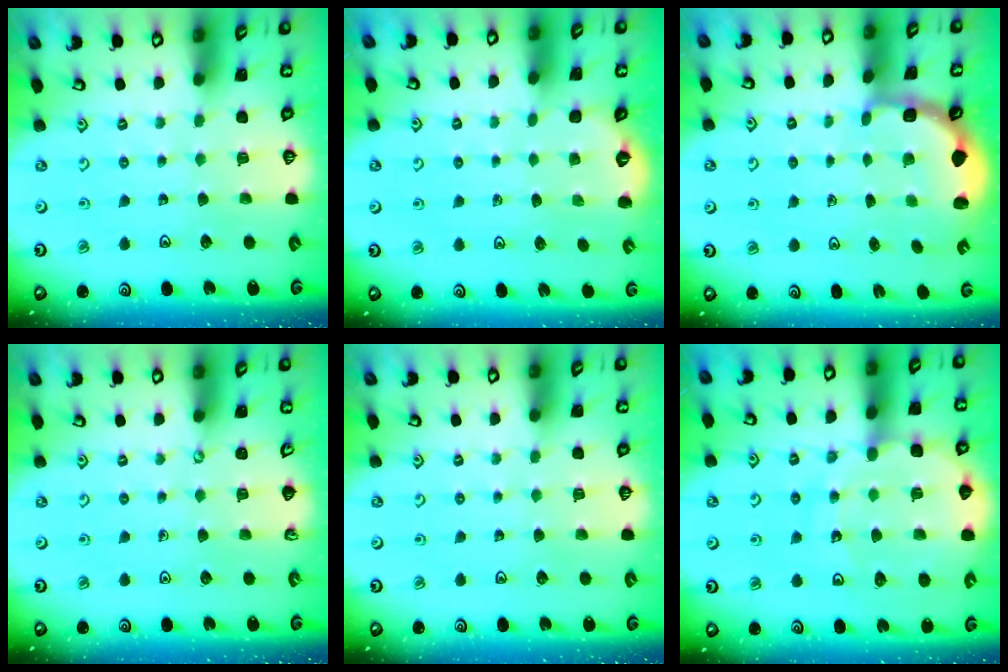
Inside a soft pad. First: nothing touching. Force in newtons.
{"total": 1.4, "press": 0.8, "slide": 1.2}
{"total": 2.7, "press": 2.1, "slide": 1.7}
{"total": 0.0}
{"total": 0.0}
{"total": 11.7, "press": 11.5, "slide": 2.3}